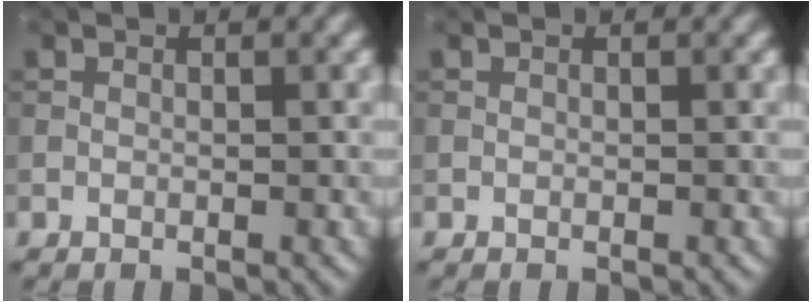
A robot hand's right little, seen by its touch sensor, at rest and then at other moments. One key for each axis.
{"total": 0.0}